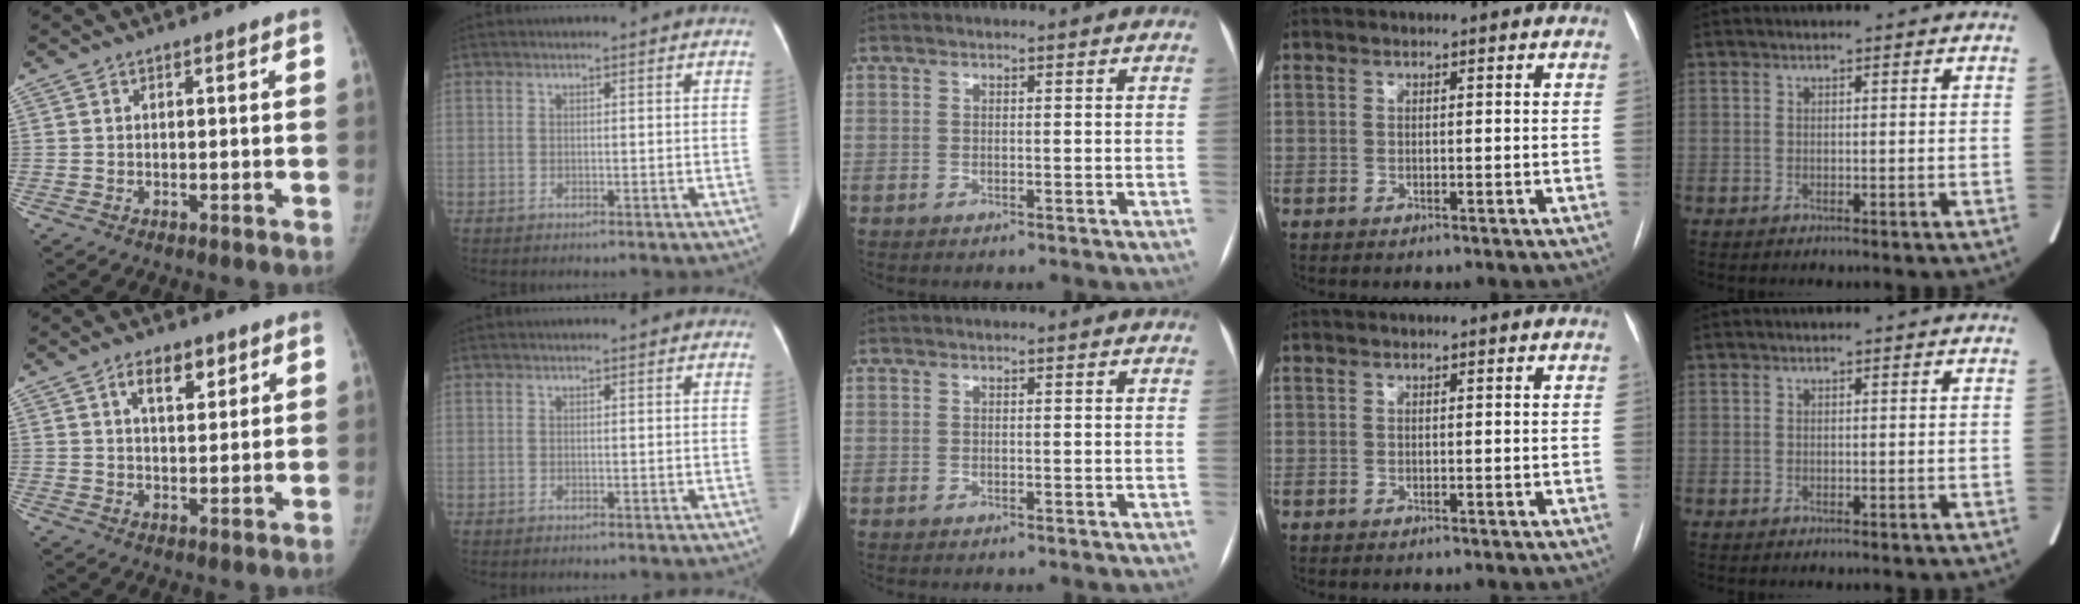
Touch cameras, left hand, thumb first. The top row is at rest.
{"thumb": {"total": 6.2, "force": [3.3, 3.2, 4.2], "torque": [-0.046, -0.017, 0.052]}, "index": {"total": 0.6, "force": [0.3, 0.4, 0.3], "torque": [-0.003, 0.007, -0.001]}}